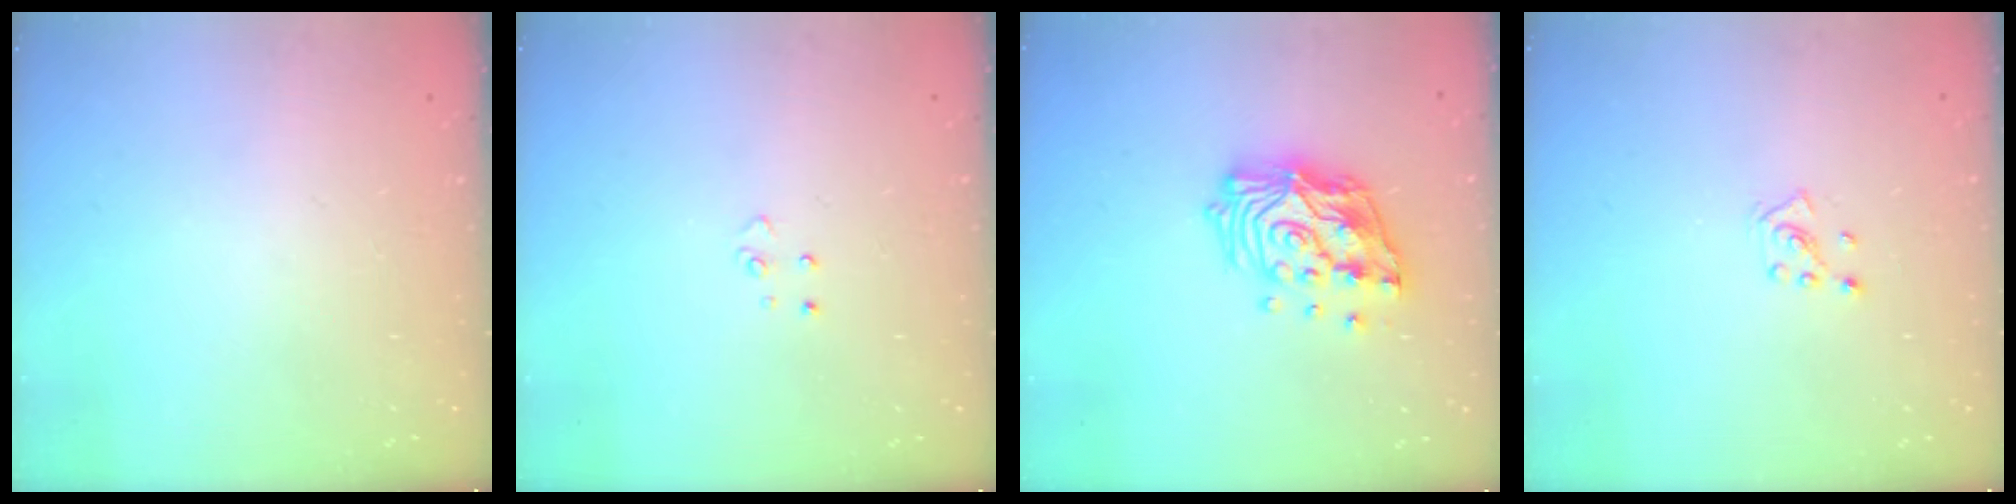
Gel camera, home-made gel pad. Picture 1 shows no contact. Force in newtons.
{"total": 3.9, "press": 3.9, "slide": 0.3}
{"total": 16.1, "press": 16.0, "slide": 2.3}
{"total": 2.8, "press": 2.8, "slide": 0.2}